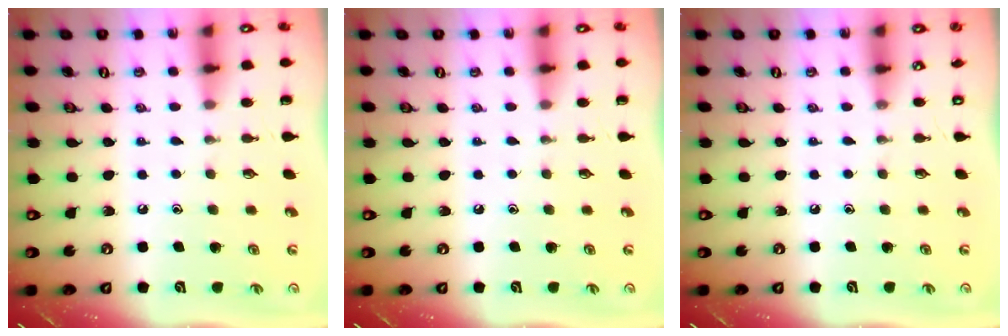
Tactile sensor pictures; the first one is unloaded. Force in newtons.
{"total": 0.0}
{"total": 0.0}